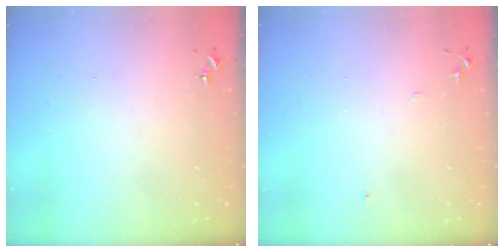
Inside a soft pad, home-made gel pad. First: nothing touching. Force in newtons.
{"total": 5.6, "press": 5.6, "slide": 0.7}